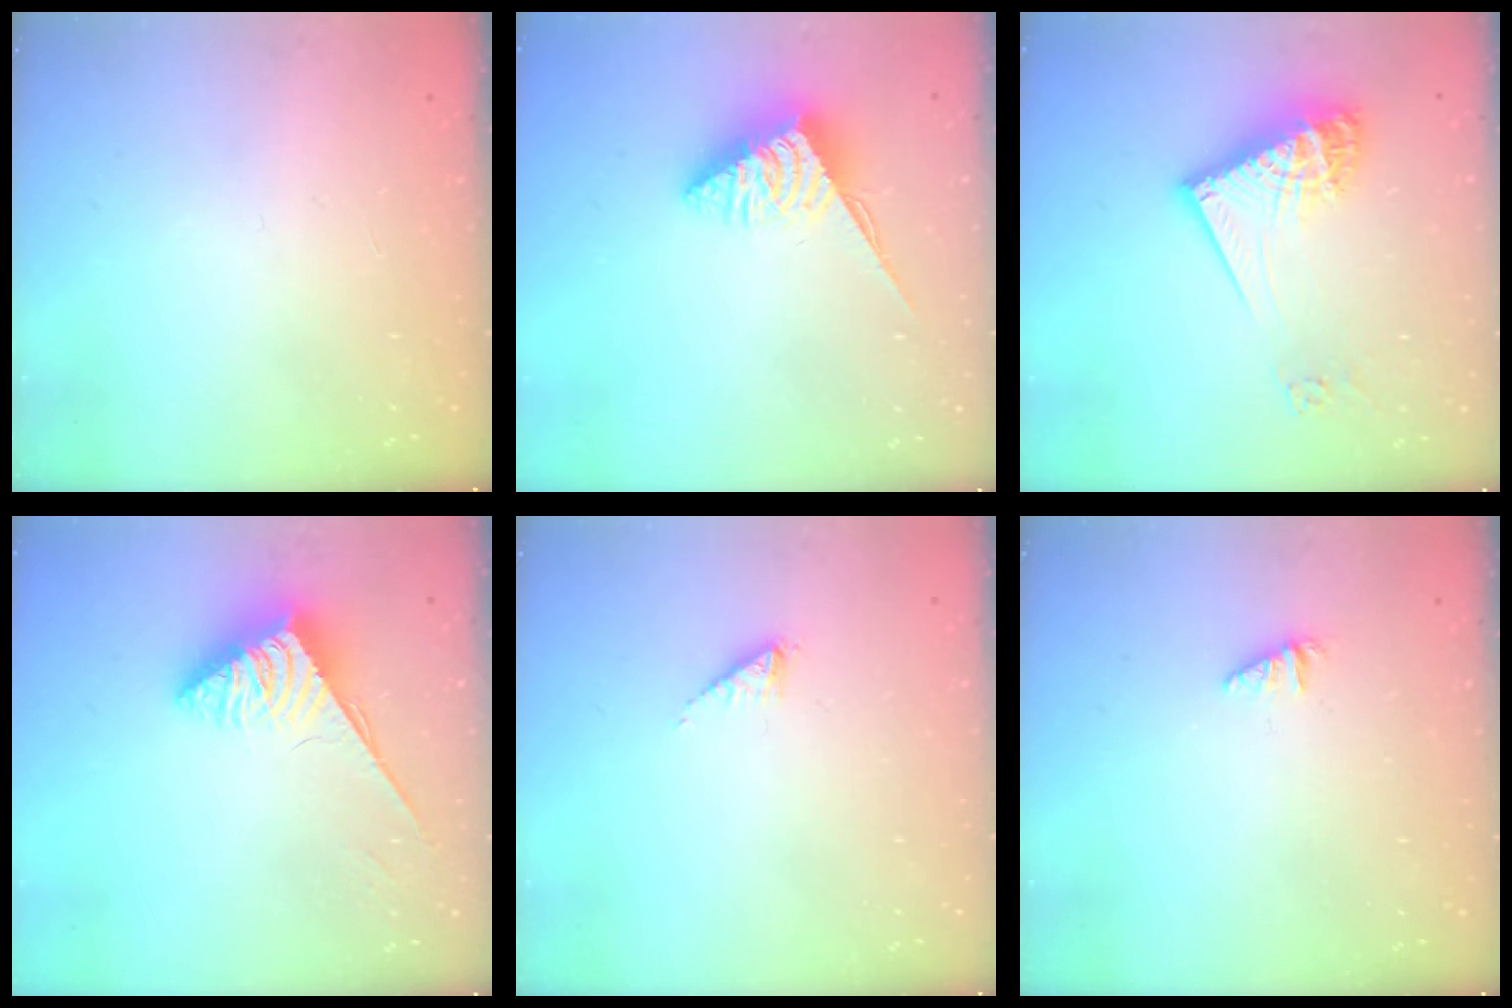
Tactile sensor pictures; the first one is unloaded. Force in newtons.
{"total": 5.9, "press": 5.9, "slide": 0.1}
{"total": 17.6, "press": 17.5, "slide": 1.5}
{"total": 3.8, "press": 3.8, "slide": 0.6}
{"total": 2.1, "press": 2.1, "slide": 0.2}
{"total": 1.2, "press": 1.2, "slide": 0.2}